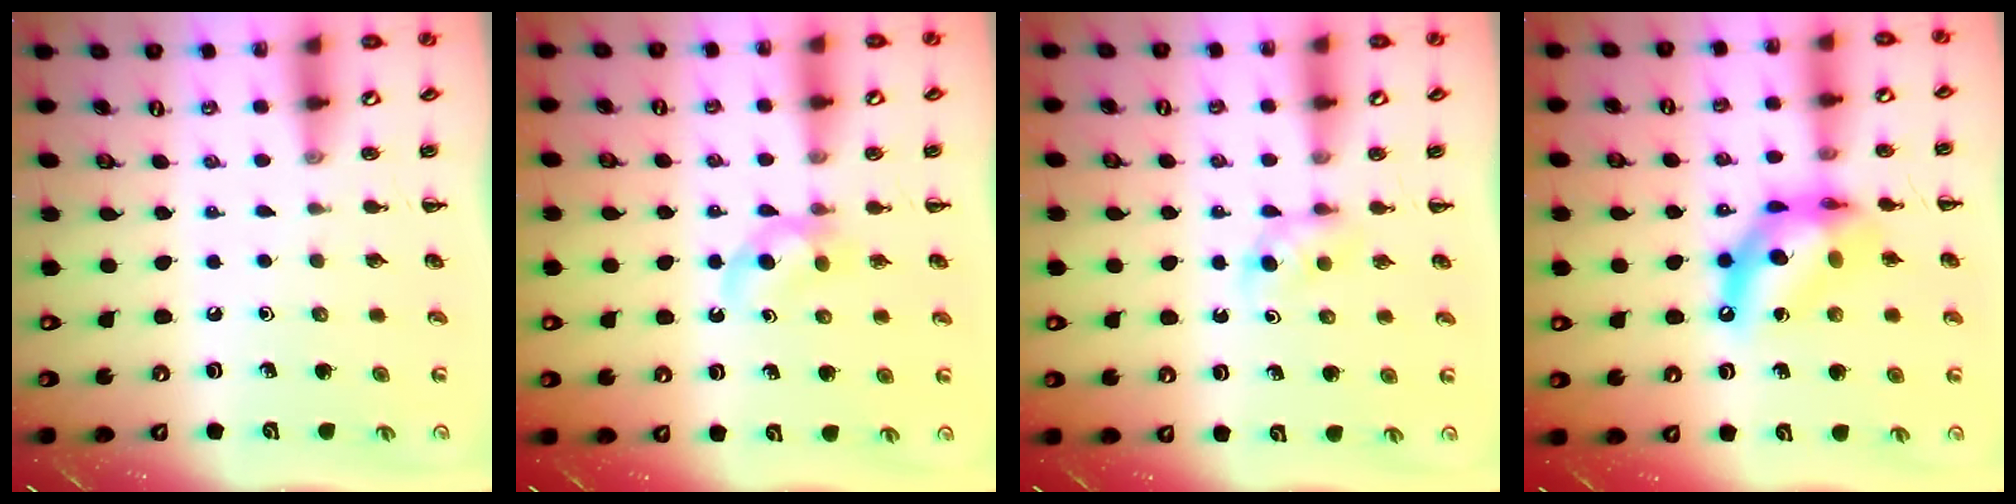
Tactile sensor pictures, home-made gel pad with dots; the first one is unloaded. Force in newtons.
{"total": 4.1, "press": 3.8, "slide": 1.5}
{"total": 2.9, "press": 2.6, "slide": 1.2}
{"total": 12.8, "press": 12.3, "slide": 3.6}